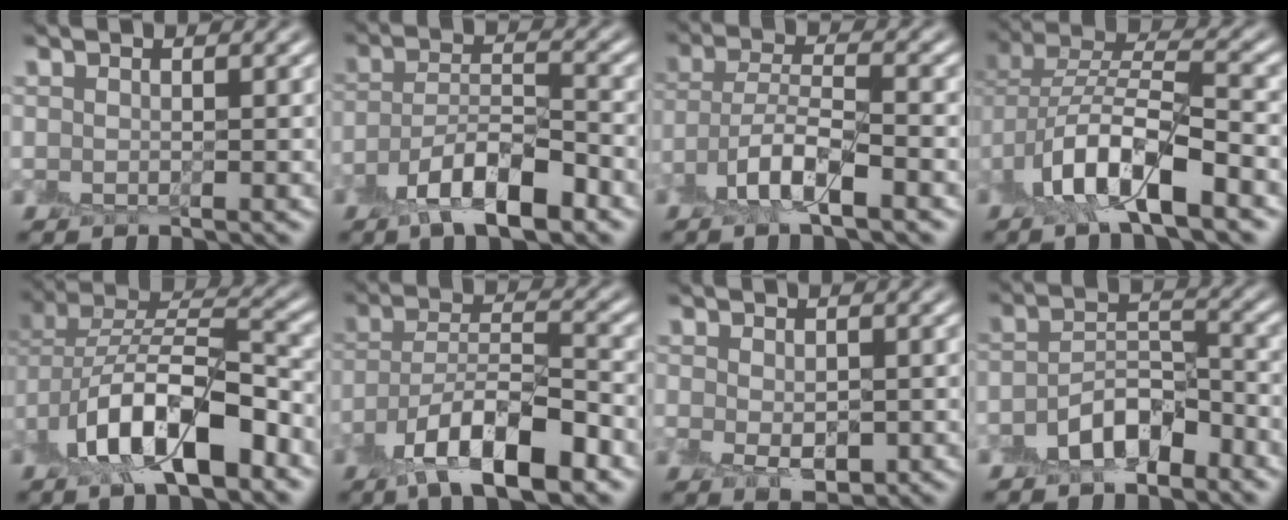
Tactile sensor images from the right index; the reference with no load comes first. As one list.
[{"total": 6.7, "force": [-4.2, 2.3, 4.6], "torque": [-0.077, -0.003, -0.084]}, {"total": 5.3, "force": [-3.5, 1.5, 3.7], "torque": [-0.070, 0.005, -0.074]}, {"total": 8.9, "force": [-4.6, 3.5, 6.7], "torque": [-0.125, 0.002, -0.094]}, {"total": 10.2, "force": [-4.8, 5.0, 7.5], "torque": [-0.126, 0.004, -0.091]}, {"total": 9.6, "force": [-6.0, 3.2, 6.8], "torque": [-0.111, 0.004, -0.115]}, {"total": 2.6, "force": [-0.8, 1.5, 2.0], "torque": [-0.033, -0.007, -0.013]}, {"total": 4.9, "force": [-3.4, 2.2, 2.8], "torque": [-0.045, 0.009, -0.067]}]